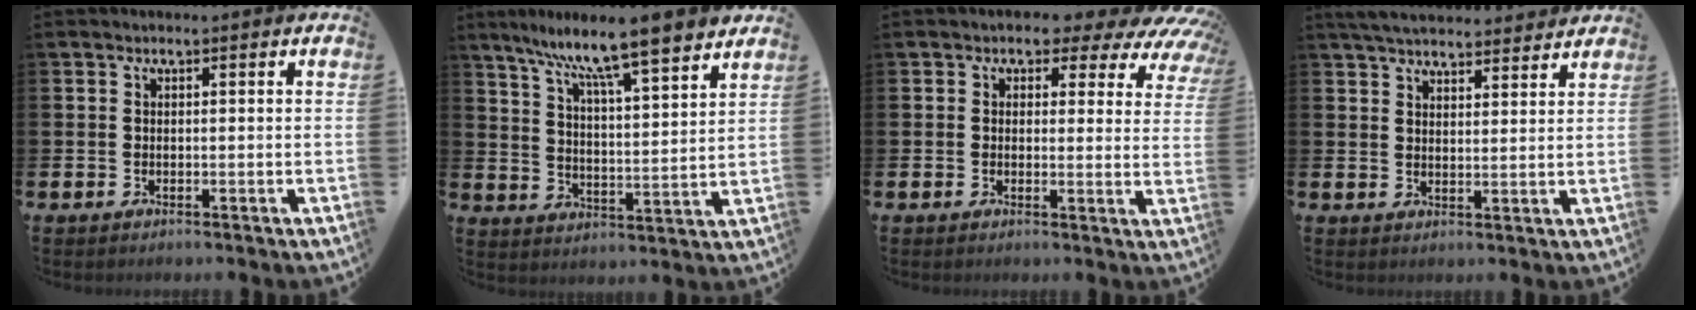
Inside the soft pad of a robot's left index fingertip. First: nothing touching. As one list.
[{"total": 9.7, "force": [8.8, 0.1, 4.1], "torque": [-0.098, -0.059, 0.147]}, {"total": 3.5, "force": [2.4, 2.2, 1.4], "torque": [-0.027, -0.022, 0.029]}, {"total": 5.1, "force": [5.0, 0.8, 0.9], "torque": [-0.026, -0.024, 0.090]}]